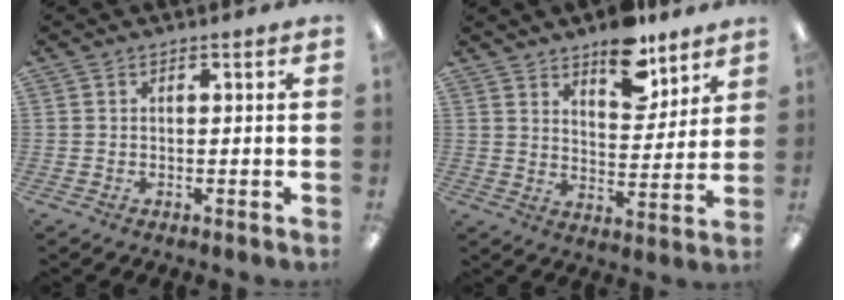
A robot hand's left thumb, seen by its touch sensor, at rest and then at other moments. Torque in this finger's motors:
{"motor_torque": [1.50, 1.02, 0.90, -0.93, 0.18]}